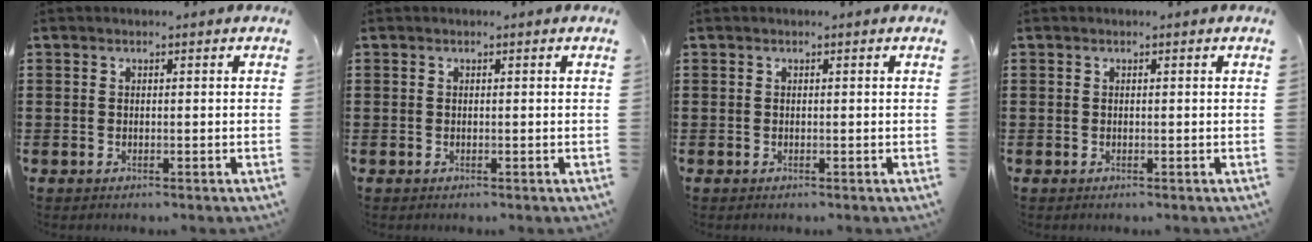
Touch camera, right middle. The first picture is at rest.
{"total": 0.0}
{"total": 0.0}
{"total": 0.0}